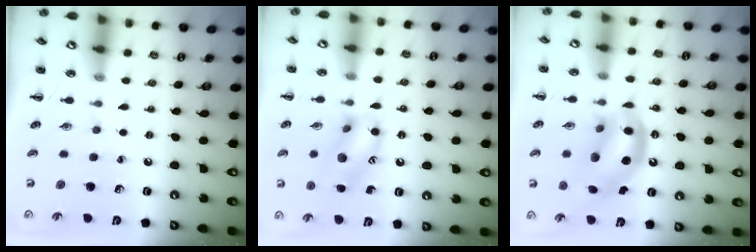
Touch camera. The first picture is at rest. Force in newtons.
{"total": 13.7, "press": 13.6, "slide": 1.7}
{"total": 13.1, "press": 12.7, "slide": 3.4}